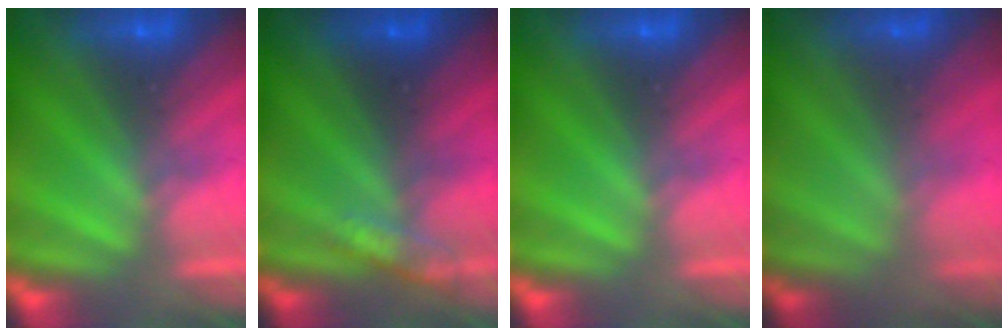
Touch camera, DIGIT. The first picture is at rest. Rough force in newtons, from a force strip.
{"total": 3.1}
{"total": 0.0}
{"total": 1.7}